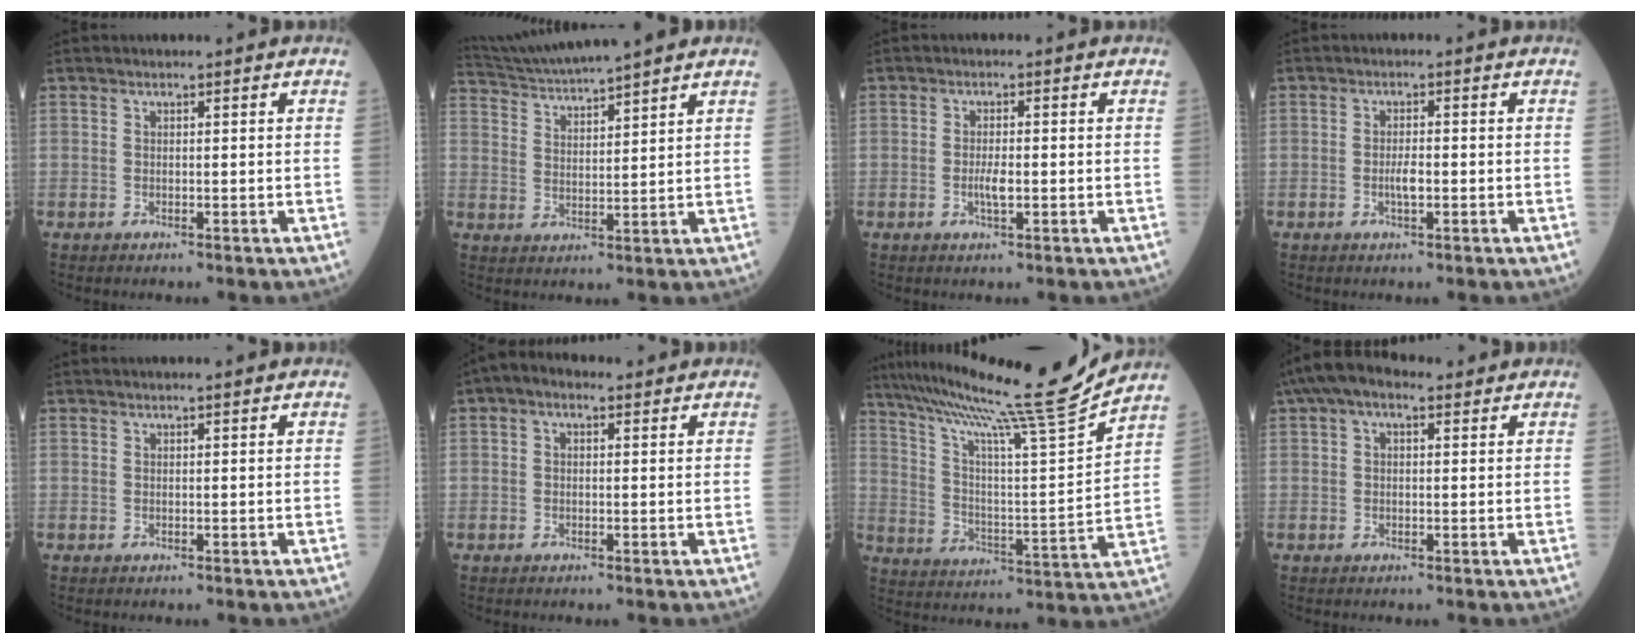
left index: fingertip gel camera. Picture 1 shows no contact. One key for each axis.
{"total": 11.0, "fx": 10.1, "fy": -0.8, "fz": 4.4, "tx": -0.086, "ty": 0.023, "tz": 0.173}
{"total": 2.3, "fx": -0.7, "fy": 0.4, "fz": 2.1, "tx": -0.044, "ty": -0.004, "tz": -0.013}
{"total": 2.0, "fx": -0.7, "fy": 0.4, "fz": 1.9, "tx": -0.035, "ty": -0.002, "tz": -0.014}
{"total": 1.7, "fx": 1.5, "fy": -0.2, "fz": 0.7, "tx": -0.005, "ty": 0.006, "tz": 0.019}
{"total": 2.9, "fx": 1.3, "fy": 1.6, "fz": 2.0, "tx": -0.045, "ty": 0.024, "tz": 0.021}
{"total": 20.8, "fx": 18.1, "fy": -2.6, "fz": 9.9, "tx": -0.172, "ty": -0.039, "tz": 0.279}
{"total": 6.2, "fx": 3.6, "fy": 2.7, "fz": 4.3, "tx": -0.089, "ty": 0.041, "tz": 0.060}